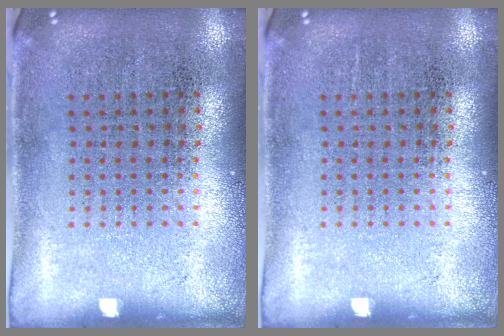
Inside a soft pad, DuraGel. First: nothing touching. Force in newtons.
{"total": 0.0}